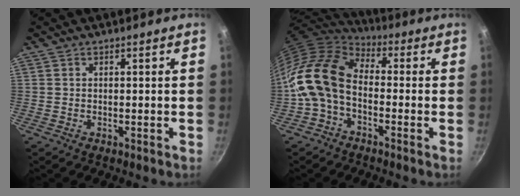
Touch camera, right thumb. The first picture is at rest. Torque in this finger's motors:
{"motor_torque": [1.83, 2.38, 0.84, -0.72, 0.42]}